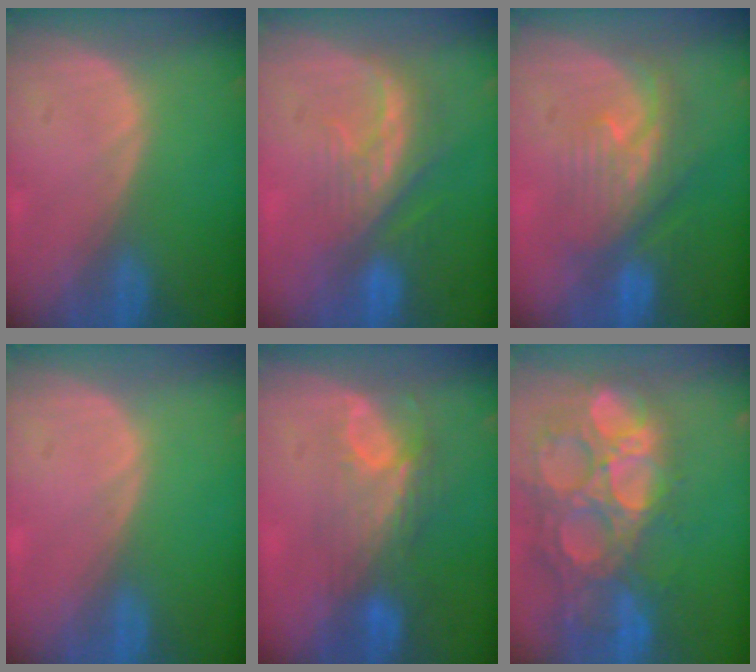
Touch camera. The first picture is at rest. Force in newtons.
{"total": 8.0, "press": 7.3, "slide": 3.4}
{"total": 7.9, "press": 7.5, "slide": 2.5}
{"total": 0.0}
{"total": 7.5, "press": 6.6, "slide": 3.6}
{"total": 15.2, "press": 12.6, "slide": 8.5}